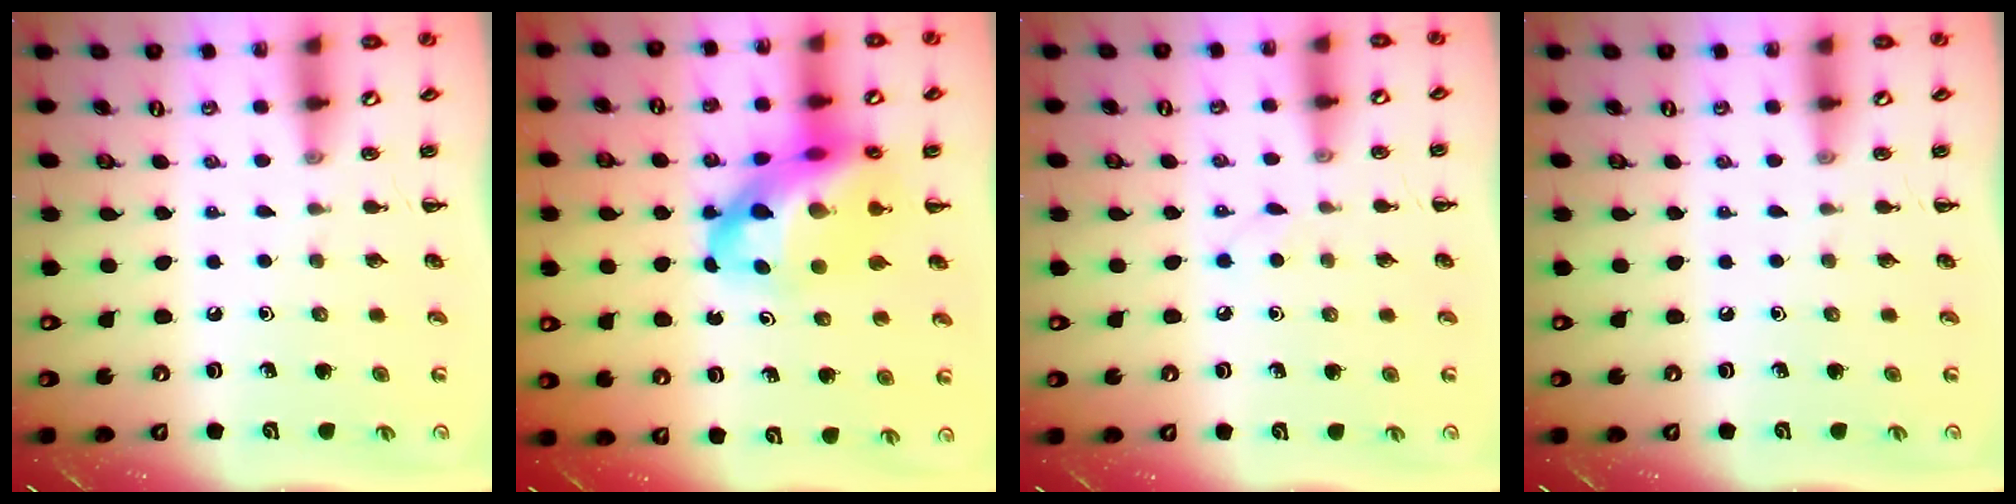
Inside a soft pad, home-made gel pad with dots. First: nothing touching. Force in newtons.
{"total": 17.9, "press": 17.4, "slide": 4.2}
{"total": 2.7, "press": 2.6, "slide": 0.9}
{"total": 0.0}